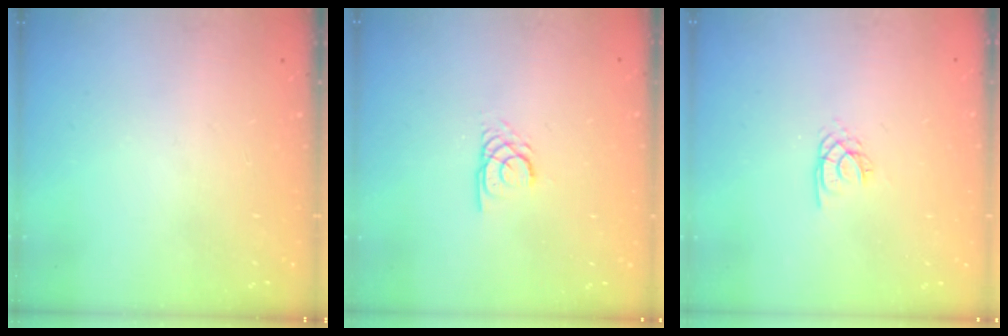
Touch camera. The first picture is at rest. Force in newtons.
{"total": 2.7, "press": 2.7, "slide": 0.1}
{"total": 2.0, "press": 1.9, "slide": 0.4}